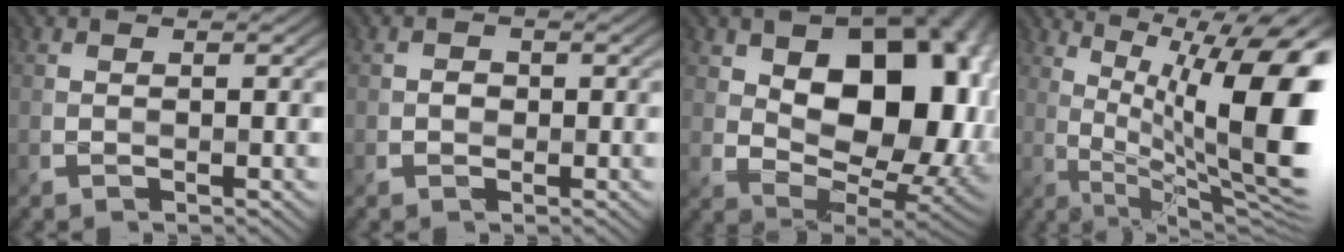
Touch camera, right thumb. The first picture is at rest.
{"total": 1.1, "force": [-0.3, 1.0, 0.3], "torque": [-0.007, -0.008, -0.001]}
{"total": 15.9, "force": [2.2, 10.5, 11.8], "torque": [-0.133, -0.011, 0.051]}
{"total": 17.0, "force": [3.1, 5.8, 15.6], "torque": [-0.223, 0.015, 0.068]}